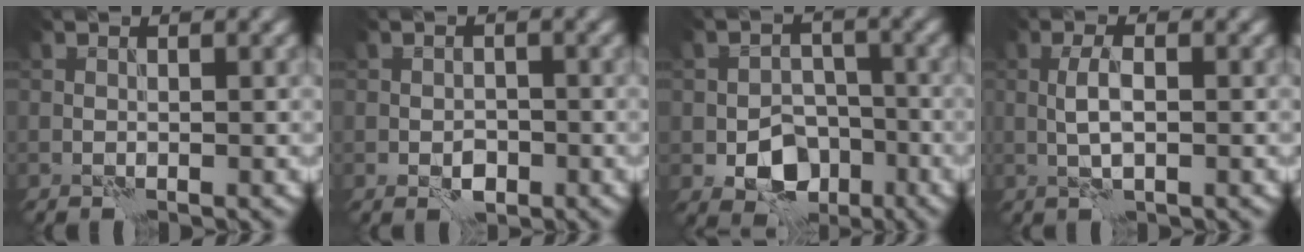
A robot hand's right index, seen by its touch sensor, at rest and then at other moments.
{"total": 1.9, "force": [-0.9, 1.4, 1.1], "torque": [-0.018, -0.002, -0.015]}
{"total": 5.8, "force": [-2.4, 4.1, 3.2], "torque": [-0.047, -0.007, -0.040]}
{"total": 2.3, "force": [-0.2, 0.7, 2.2], "torque": [-0.048, 0.005, -0.005]}